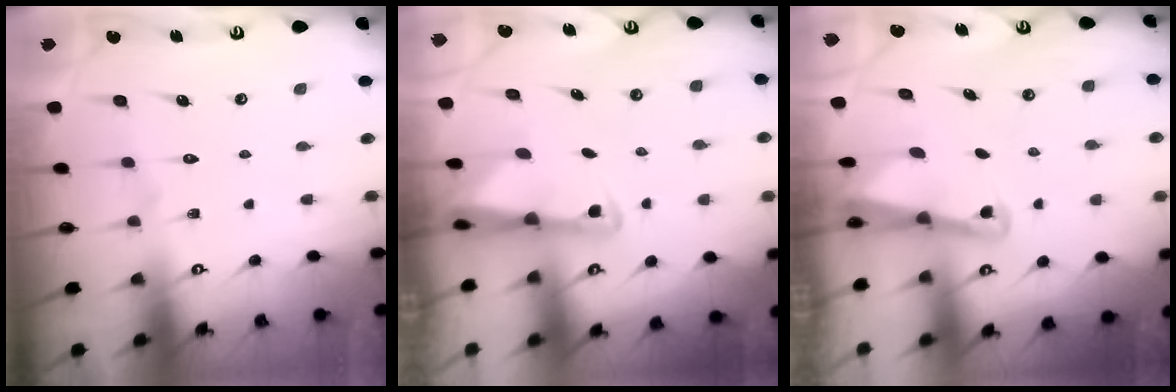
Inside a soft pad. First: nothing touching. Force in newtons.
{"total": 2.4, "press": 2.3, "slide": 0.4}
{"total": 2.6, "press": 2.5, "slide": 0.6}